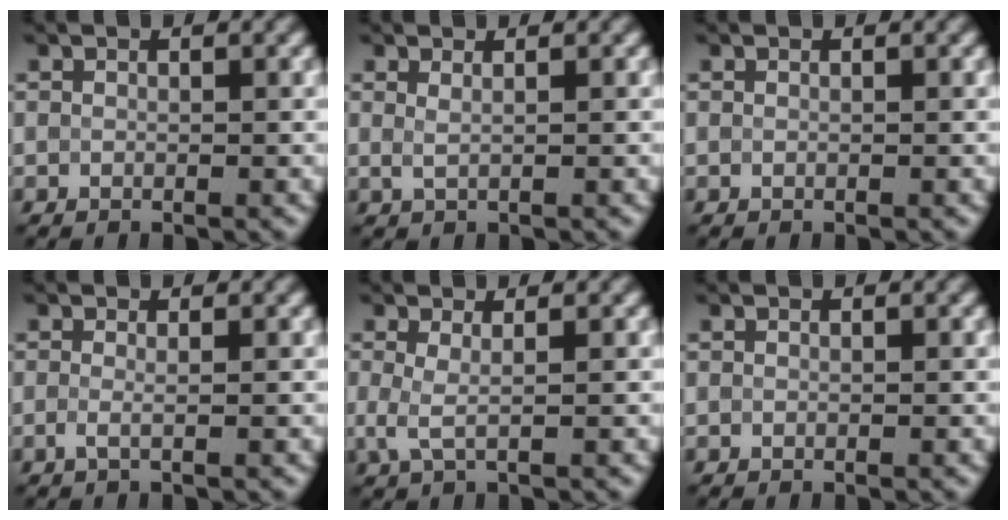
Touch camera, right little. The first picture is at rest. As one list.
[{"total": 1.3, "force": [0.6, 0.6, 1.0], "torque": [-0.014, -0.004, 0.005]}, {"total": 0.0}, {"total": 1.1, "force": [-0.2, 0.3, 1.1], "torque": [-0.021, -0.007, -0.006]}, {"total": 1.8, "force": [0.1, 0.5, 1.7], "torque": [-0.038, -0.003, 0.001]}, {"total": 0.0}]